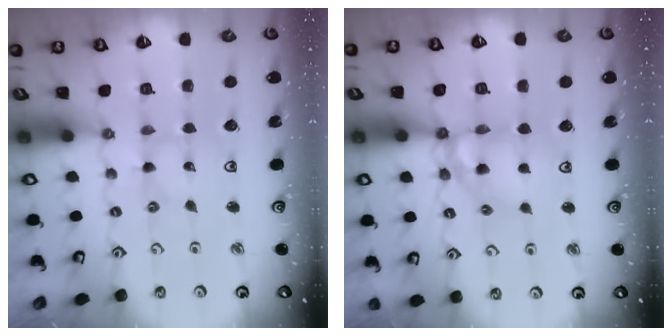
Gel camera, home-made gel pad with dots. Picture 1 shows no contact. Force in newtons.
{"total": 11.7, "press": 11.6, "slide": 1.3}